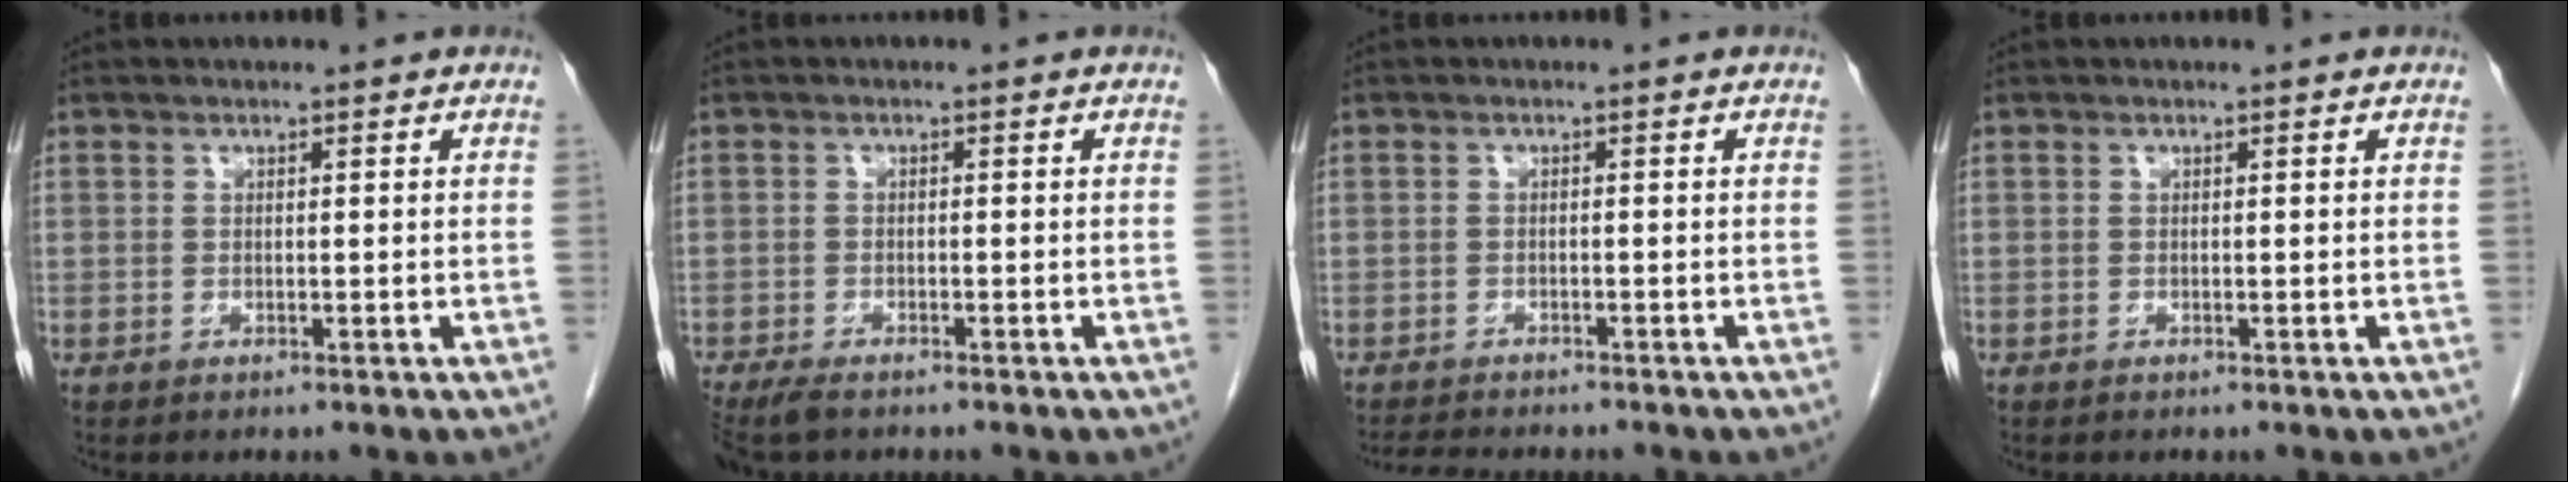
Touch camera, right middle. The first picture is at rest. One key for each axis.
{"total": 4.7, "fx": -3.9, "fy": 1.3, "fz": 2.4, "tx": -0.043, "ty": -0.012, "tz": -0.066}
{"total": 6.0, "fx": -5.5, "fy": 1.0, "fz": 2.3, "tx": -0.037, "ty": -0.012, "tz": -0.081}
{"total": 0.0}